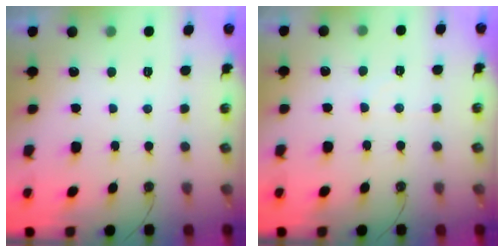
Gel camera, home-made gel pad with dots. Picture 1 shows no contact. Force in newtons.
{"total": 2.7, "press": 2.7, "slide": 0.3}